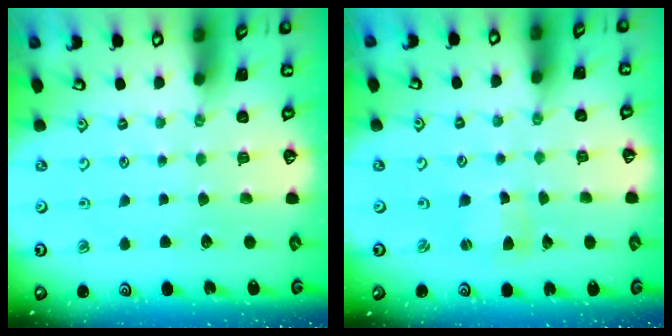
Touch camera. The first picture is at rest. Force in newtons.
{"total": 1.5, "press": 1.4, "slide": 0.2}